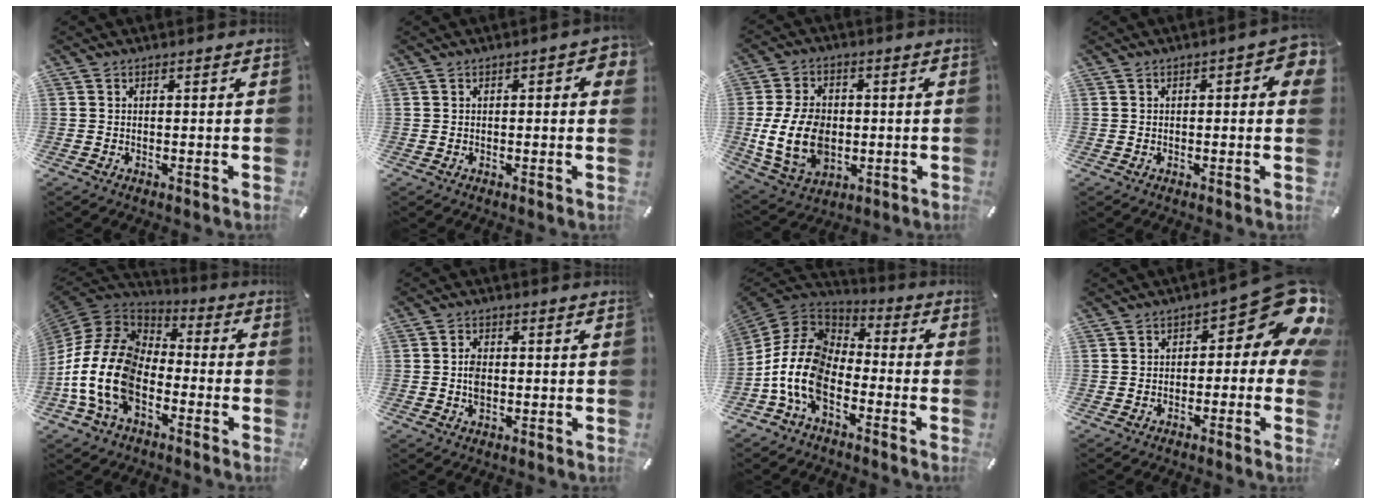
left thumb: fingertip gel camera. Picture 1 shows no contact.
{"total": 2.9, "force": [0.3, 1.3, 2.6], "torque": [-0.033, 0.001, 0.001]}
{"total": 14.8, "force": [-1.2, 10.9, 10.0], "torque": [-0.222, -0.001, -0.021]}
{"total": 4.4, "force": [0.5, 1.9, 3.9], "torque": [-0.048, 0.002, 0.004]}
{"total": 17.6, "force": [-7.7, 10.9, 11.4], "torque": [-0.260, 0.027, -0.145]}
{"total": 3.6, "force": [-0.3, 2.3, 2.7], "torque": [-0.050, 0.005, -0.005]}
{"total": 14.4, "force": [-7.4, 8.7, 8.8], "torque": [-0.211, 0.025, -0.146]}
{"total": 13.3, "force": [4.5, 5.9, 11.0], "torque": [-0.125, -0.042, 0.073]}